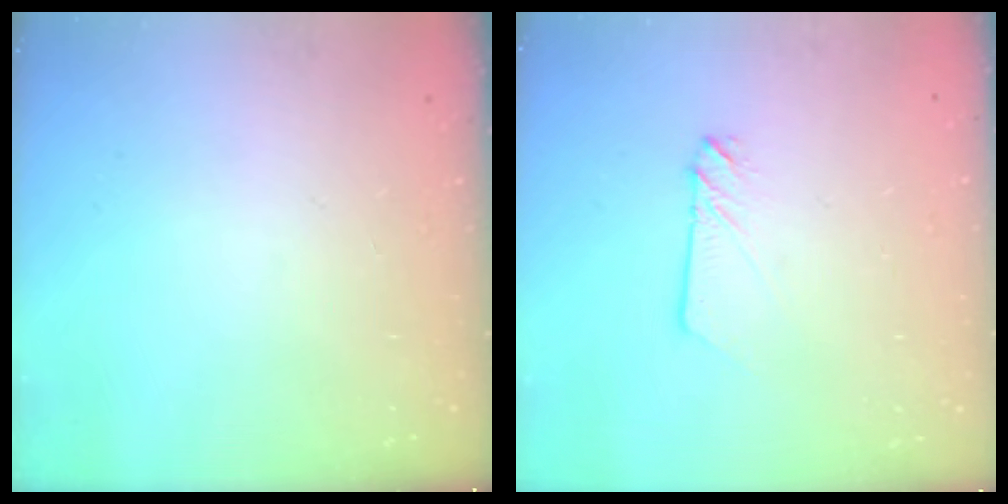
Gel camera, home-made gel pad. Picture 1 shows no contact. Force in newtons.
{"total": 2.5, "press": 2.5, "slide": 0.3}